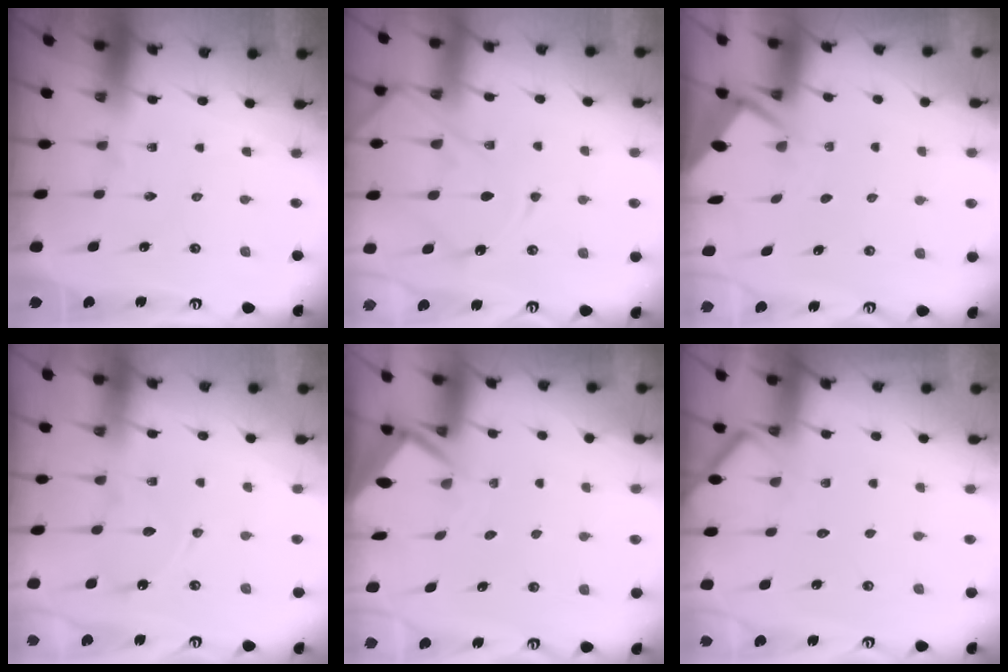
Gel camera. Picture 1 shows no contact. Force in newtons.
{"total": 13.8, "press": 13.7, "slide": 1.3}
{"total": 2.6, "press": 2.6, "slide": 0.3}
{"total": 7.8, "press": 7.7, "slide": 0.7}
{"total": 3.1, "press": 3.1, "slide": 0.1}
{"total": 5.2, "press": 5.2, "slide": 0.6}